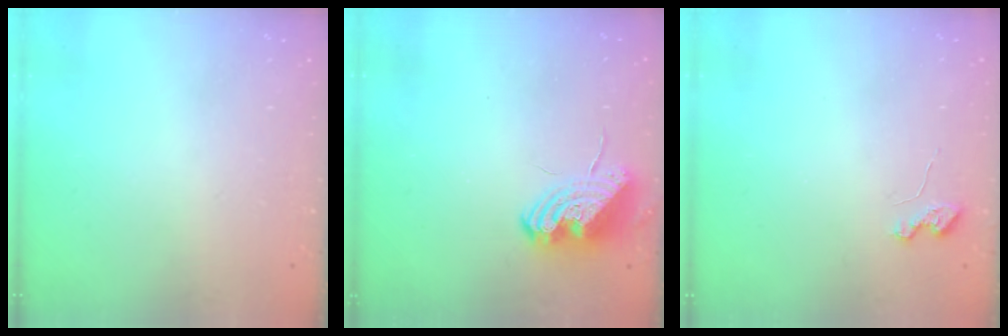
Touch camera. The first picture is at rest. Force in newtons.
{"total": 9.1, "press": 9.0, "slide": 1.4}
{"total": 3.7, "press": 3.7, "slide": 0.5}